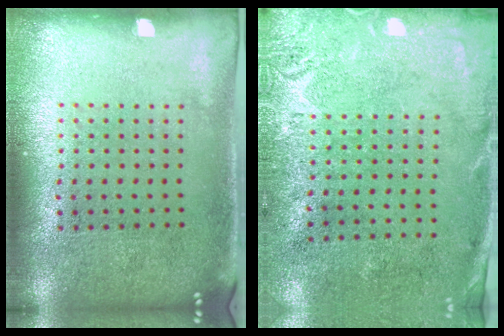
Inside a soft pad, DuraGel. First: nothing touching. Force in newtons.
{"total": 2.6, "press": 2.1, "slide": 1.6}